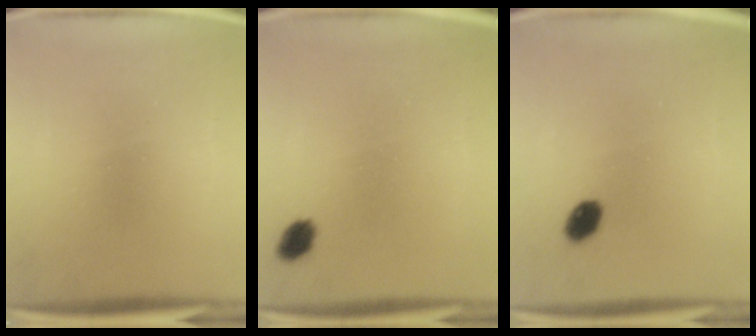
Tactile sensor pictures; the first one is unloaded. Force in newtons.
{"total": 2.8}
{"total": 3.5}